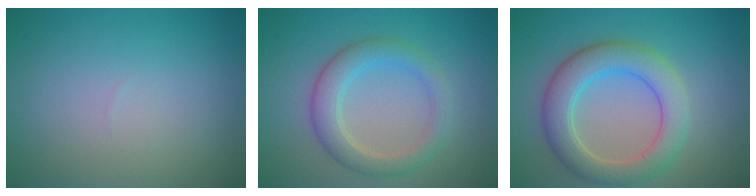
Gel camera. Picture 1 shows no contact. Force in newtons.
{"total": 3.6, "press": 3.6, "slide": 0.1}
{"total": 5.6, "press": 5.6, "slide": 0.0}